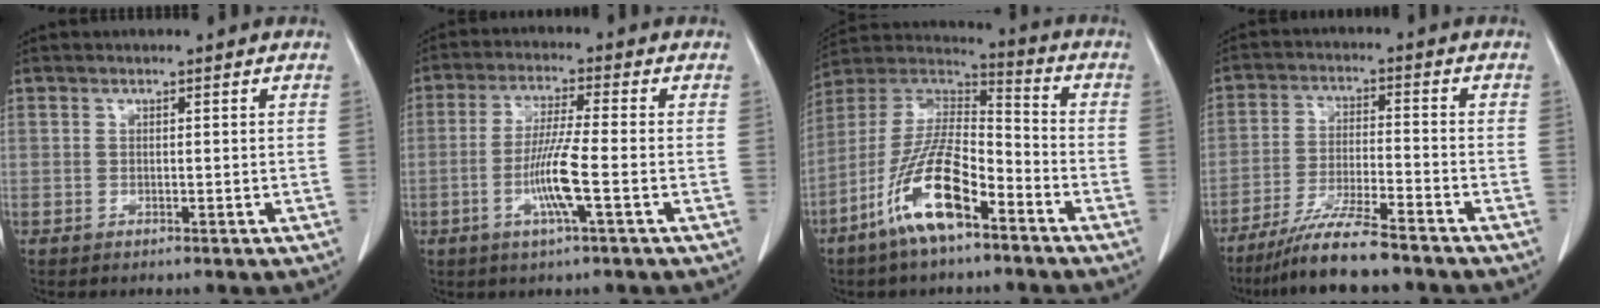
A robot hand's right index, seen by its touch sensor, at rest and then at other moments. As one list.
[{"total": 7.7, "force": [-2.3, -0.4, 7.3], "torque": [-0.142, -0.008, -0.046]}, {"total": 14.5, "force": [-7.6, 3.8, 11.7], "torque": [-0.233, -0.001, -0.140]}, {"total": 9.4, "force": [-7.9, 0.2, 5.2], "torque": [-0.094, -0.028, -0.139]}]